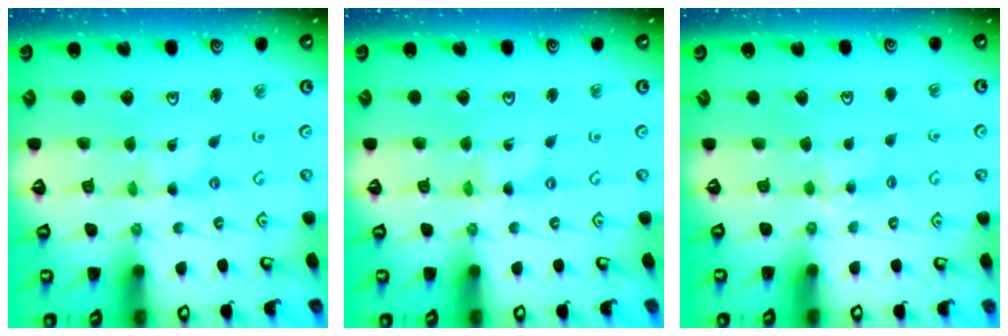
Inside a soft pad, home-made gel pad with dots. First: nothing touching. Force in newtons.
{"total": 0.0}
{"total": 3.0, "press": 3.0, "slide": 0.5}